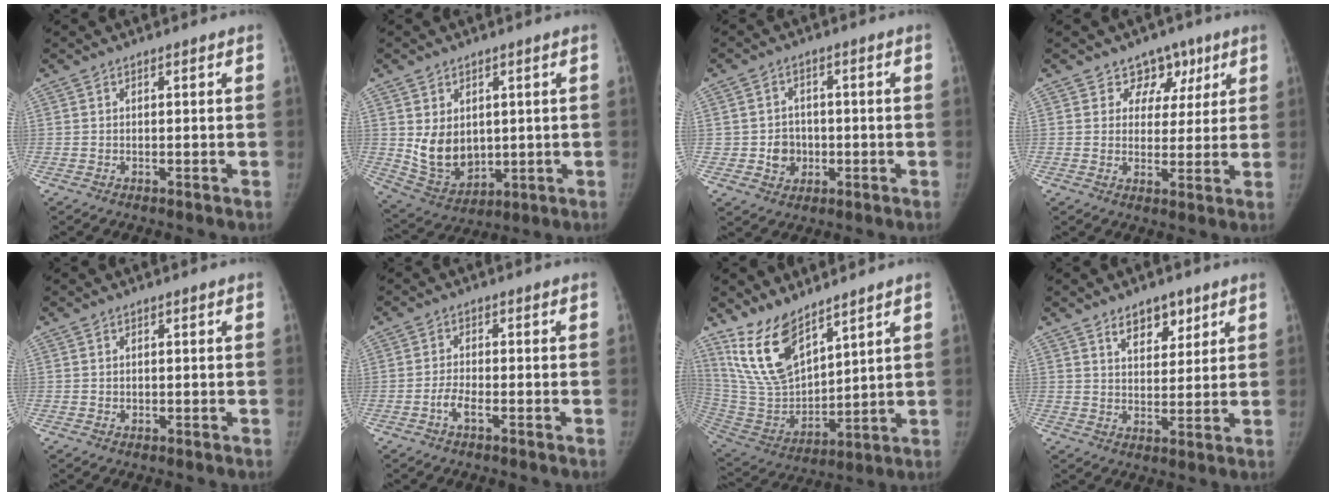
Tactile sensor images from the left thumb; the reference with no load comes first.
{"total": 9.8, "force": [1.2, 7.6, 6.1], "torque": [-0.072, -0.022, 0.049]}
{"total": 5.4, "force": [-1.1, 4.9, 1.9], "torque": [-0.001, 0.010, -0.014]}
{"total": 6.6, "force": [3.8, 5.3, 1.2], "torque": [0.032, -0.013, 0.055]}
{"total": 0.5, "force": [0.0, 0.5, 0.0], "torque": [0.006, 0.001, 0.001]}
{"total": 2.7, "force": [-1.5, 1.0, 2.0], "torque": [-0.041, 0.011, -0.032]}
{"total": 15.2, "force": [10.8, 6.6, 8.3], "torque": [-0.123, -0.065, 0.233]}
{"total": 6.7, "force": [4.2, 3.9, 3.6], "torque": [-0.020, -0.026, 0.069]}